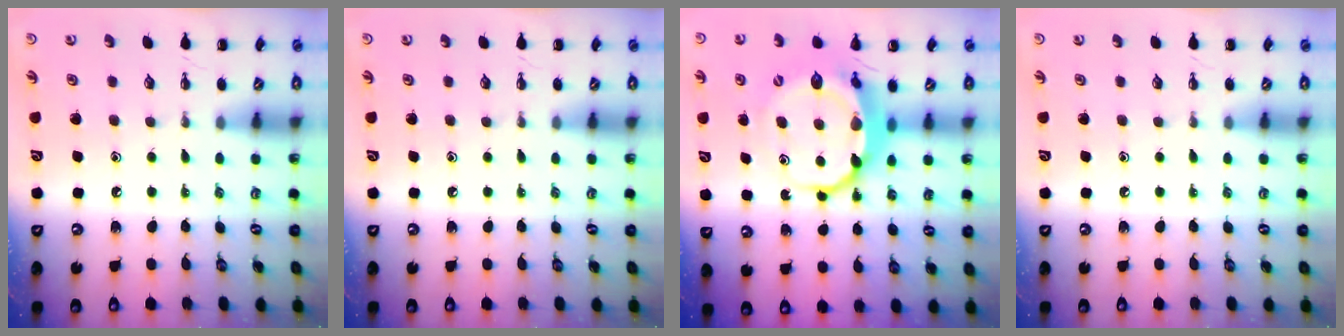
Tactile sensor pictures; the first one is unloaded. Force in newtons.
{"total": 0.0}
{"total": 8.5, "press": 8.4, "slide": 1.6}
{"total": 0.0}